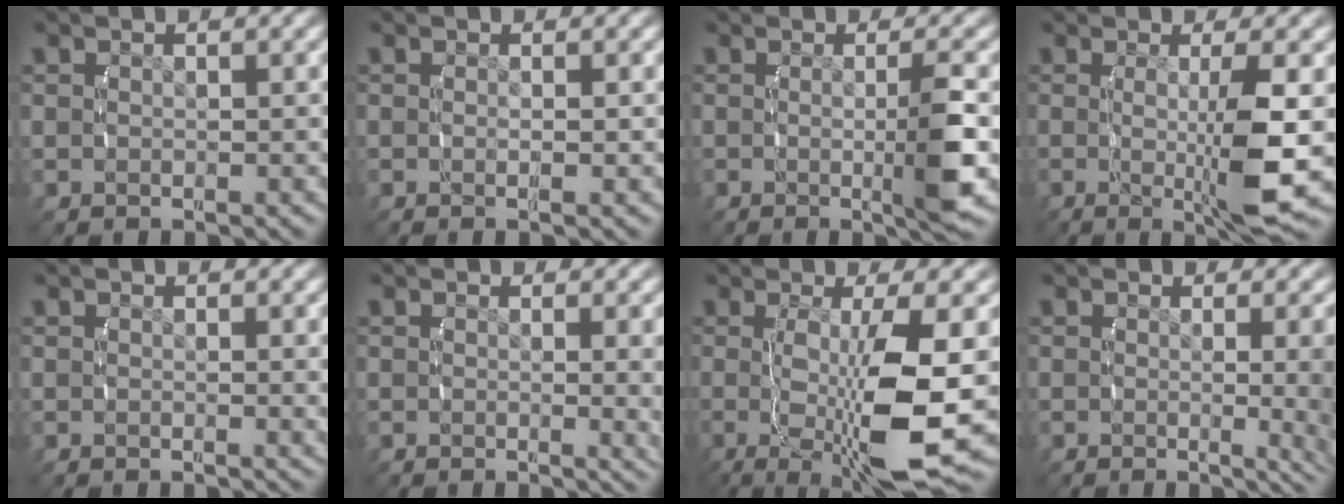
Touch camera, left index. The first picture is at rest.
{"total": 0.9, "force": [-0.4, 0.0, 0.8], "torque": [-0.022, -0.008, -0.005]}
{"total": 4.2, "force": [-0.8, 0.0, 4.1], "torque": [-0.064, -0.011, -0.011]}
{"total": 6.4, "force": [-0.9, 0.6, 6.3], "torque": [-0.105, -0.015, -0.007]}
{"total": 0.6, "force": [0.3, 0.0, 0.5], "torque": [-0.011, -0.004, 0.004]}
{"total": 2.5, "force": [0.4, 0.3, 2.5], "torque": [-0.027, -0.001, 0.002]}
{"total": 9.8, "force": [-0.9, 2.6, 9.4], "torque": [-0.159, -0.019, 0.002]}
{"total": 5.1, "force": [-0.4, 1.0, 5.0], "torque": [-0.049, -0.003, -0.010]}